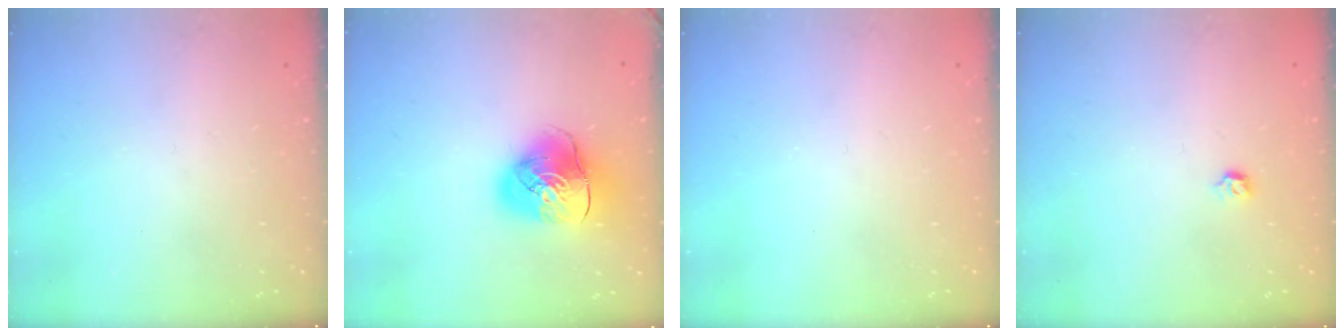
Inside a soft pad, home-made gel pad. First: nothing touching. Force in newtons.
{"total": 12.1, "press": 11.9, "slide": 1.9}
{"total": 0.0}
{"total": 2.8, "press": 2.7, "slide": 0.8}